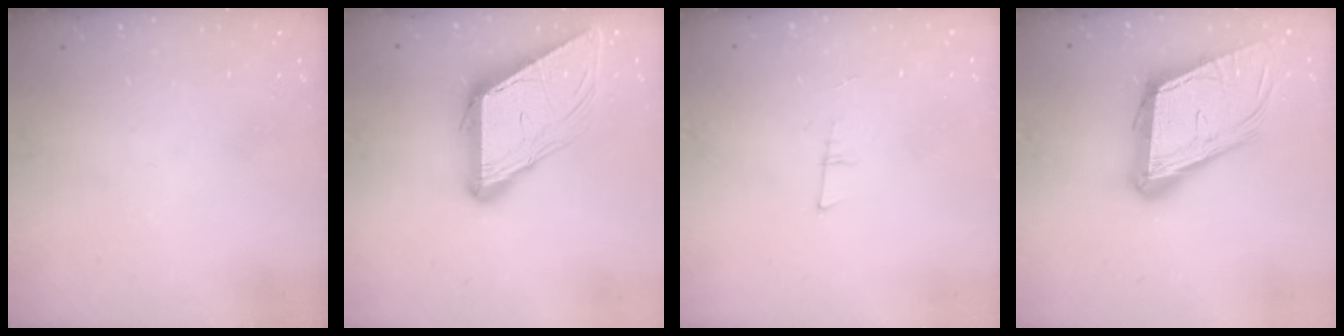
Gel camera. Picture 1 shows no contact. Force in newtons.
{"total": 11.8, "press": 11.7, "slide": 1.2}
{"total": 5.6, "press": 4.7, "slide": 2.9}
{"total": 18.6, "press": 18.2, "slide": 3.8}